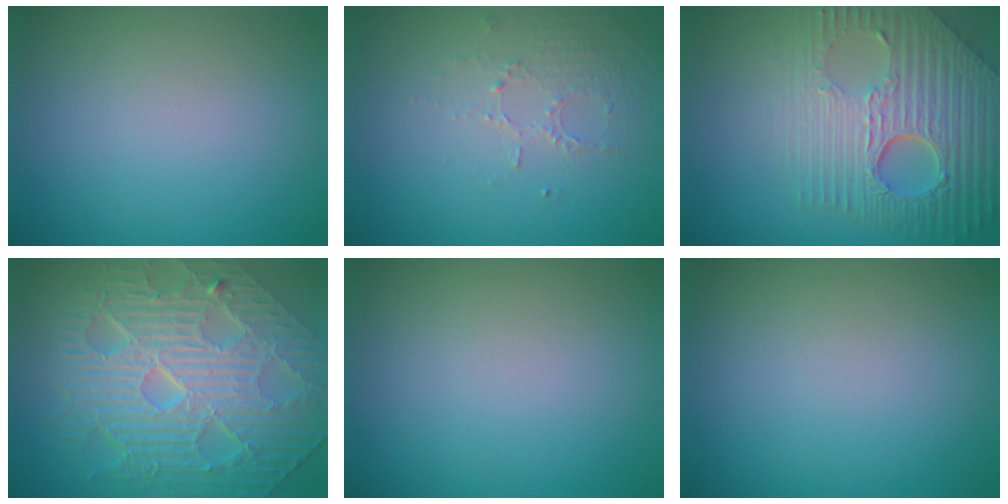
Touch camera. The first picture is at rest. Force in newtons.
{"total": 1.4, "press": 0.8, "slide": 1.2}
{"total": 9.1, "press": 6.1, "slide": 6.7}
{"total": 11.5, "press": 7.6, "slide": 8.6}
{"total": 0.0}
{"total": 0.0}